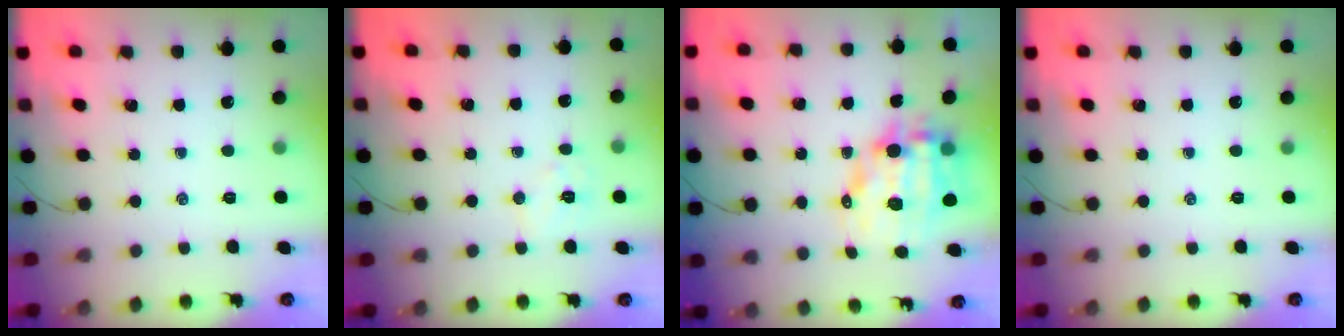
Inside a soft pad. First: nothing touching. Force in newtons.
{"total": 6.2, "press": 6.1, "slide": 1.1}
{"total": 11.7, "press": 11.2, "slide": 3.1}
{"total": 0.0}